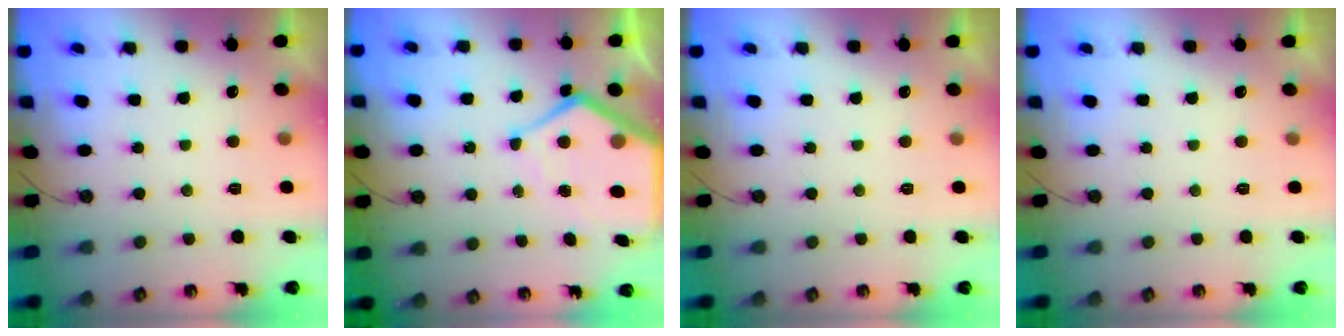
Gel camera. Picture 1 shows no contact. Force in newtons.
{"total": 10.4, "press": 10.3, "slide": 1.2}
{"total": 0.0}
{"total": 0.0}